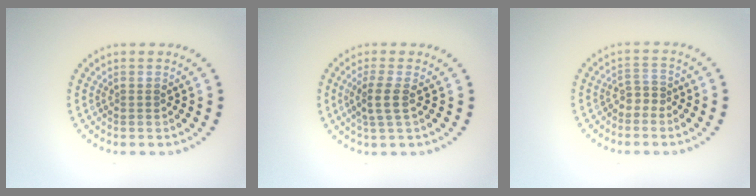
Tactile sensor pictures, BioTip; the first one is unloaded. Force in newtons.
{"total": 2.2, "press": 1.9, "slide": 1.2}
{"total": 1.5, "press": 1.2, "slide": 1.0}